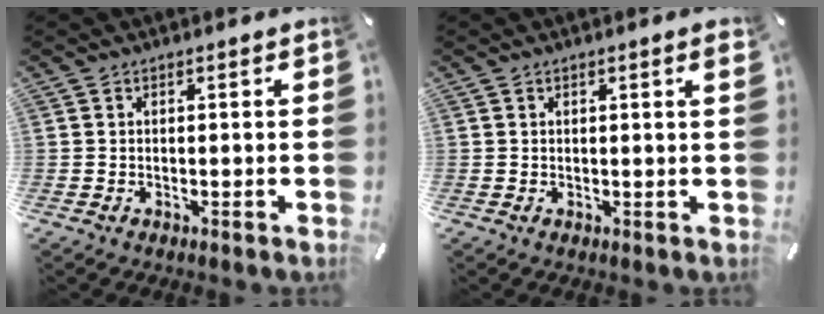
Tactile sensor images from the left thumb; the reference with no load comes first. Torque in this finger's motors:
{"motor_torque": [0.22, -0.23, -0.06, 0.18, -0.07]}